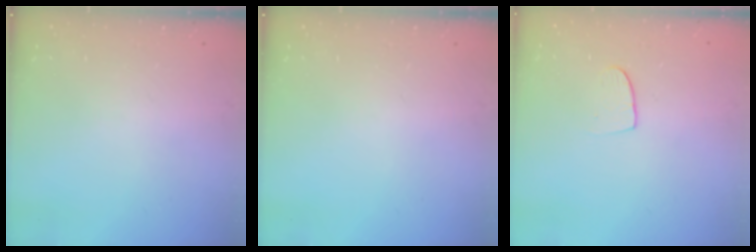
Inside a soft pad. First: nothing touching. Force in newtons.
{"total": 0.0}
{"total": 6.3, "press": 6.2, "slide": 0.6}